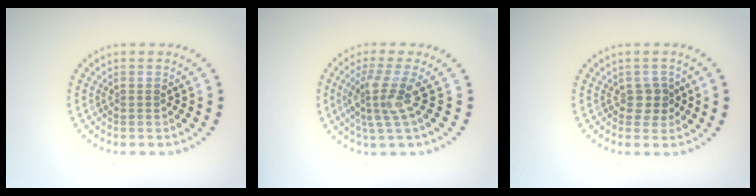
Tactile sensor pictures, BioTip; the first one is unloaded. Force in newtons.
{"total": 3.3, "press": 2.4, "slide": 2.2}
{"total": 1.7, "press": 1.5, "slide": 0.8}